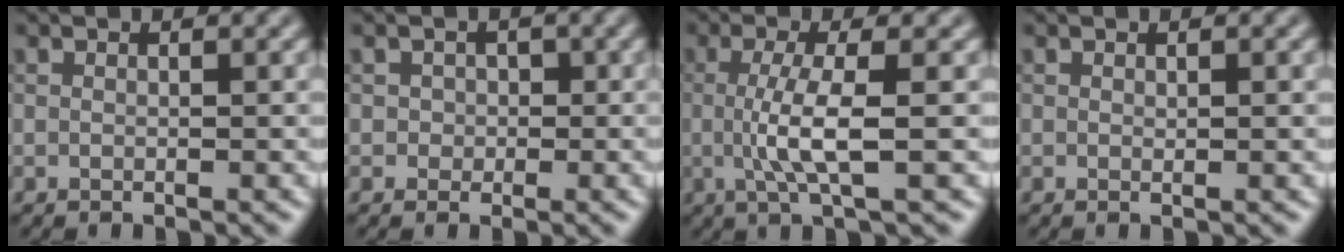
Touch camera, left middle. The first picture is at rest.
{"total": 1.1, "force": [0.1, 1.1, 0.1], "torque": [0.008, -0.001, 0.001]}
{"total": 4.4, "force": [-0.2, 0.9, 4.3], "torque": [-0.090, -0.006, -0.006]}
{"total": 0.5, "force": [0.2, 0.1, 0.5], "torque": [-0.006, 0.000, 0.002]}